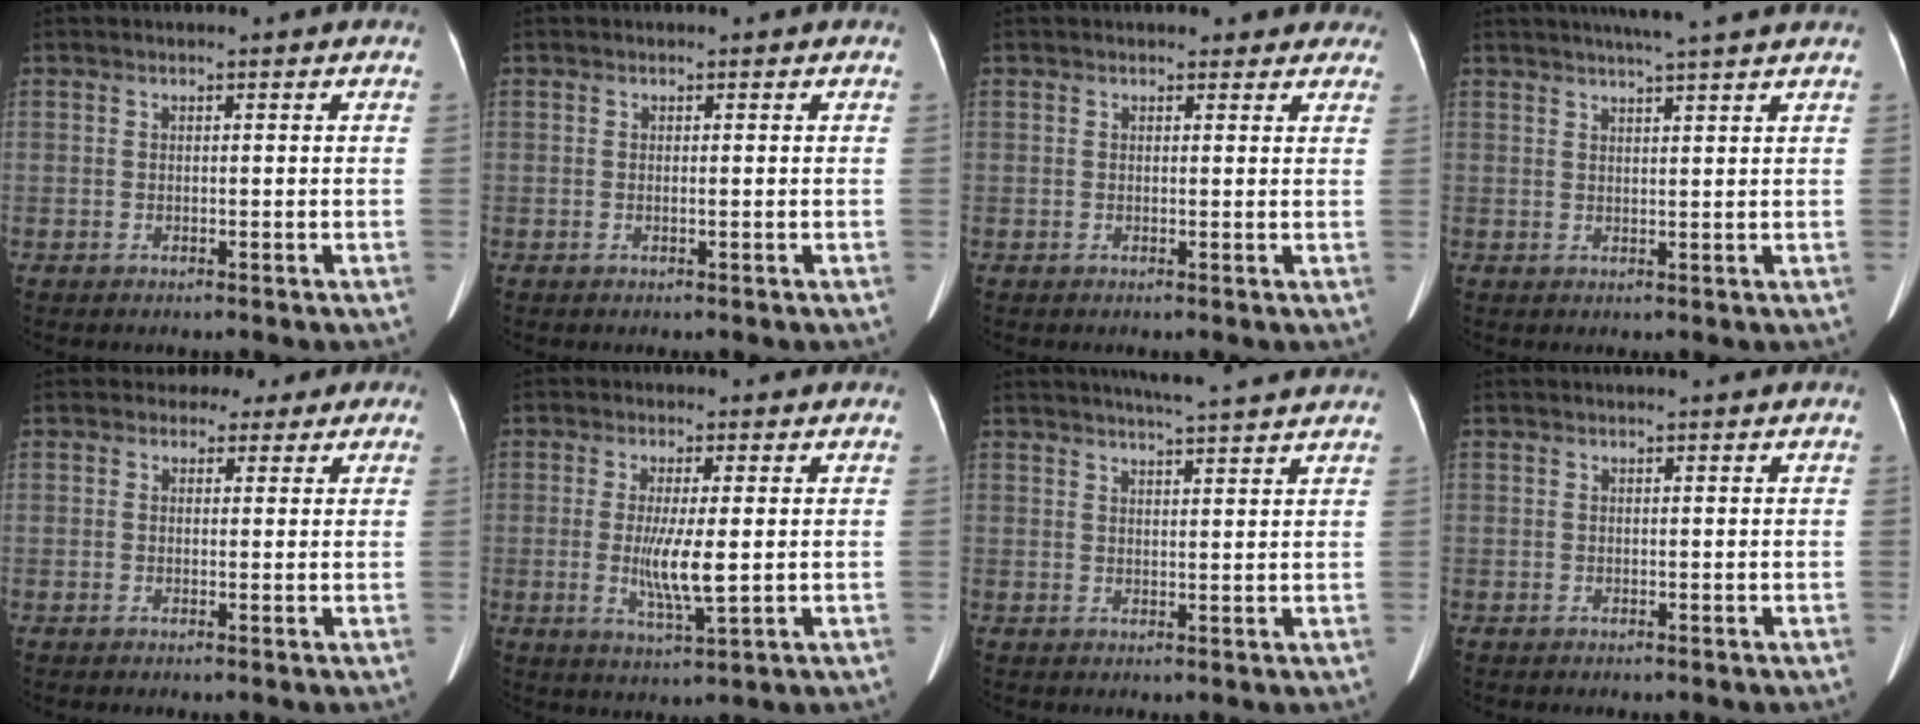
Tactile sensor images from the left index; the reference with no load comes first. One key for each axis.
{"total": 0.0}
{"total": 4.3, "fx": 3.6, "fy": 2.0, "fz": 1.0, "tx": 0.005, "ty": 0.001, "tz": 0.028}
{"total": 7.5, "fx": 6.3, "fy": -0.6, "fz": 4.0, "tx": -0.061, "ty": 0.021, "tz": 0.080}
{"total": 3.5, "fx": 2.3, "fy": 2.6, "fz": 0.2, "tx": 0.003, "ty": 0.007, "tz": 0.017}
{"total": 6.3, "fx": -0.2, "fy": 0.7, "fz": 6.2, "tx": -0.125, "ty": -0.016, "tz": -0.004}
{"total": 9.6, "fx": 8.7, "fy": -0.1, "fz": 4.1, "tx": -0.063, "ty": 0.017, "tz": 0.105}
{"total": 0.5, "fx": 0.5, "fy": 0.0, "fz": 0.2, "tx": -0.003, "ty": 0.011, "tz": 0.008}